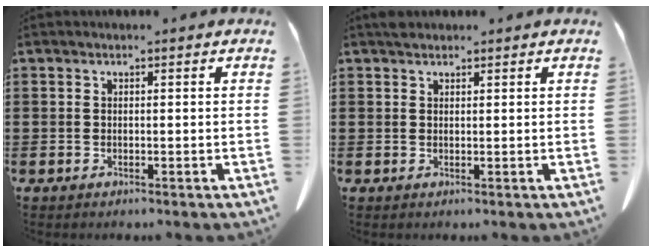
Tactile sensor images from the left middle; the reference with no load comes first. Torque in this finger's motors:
{"motor_torque": [0.36, 0.34, 0.05, 0.04]}